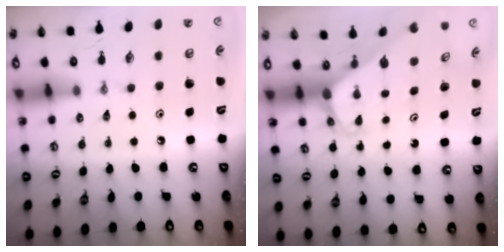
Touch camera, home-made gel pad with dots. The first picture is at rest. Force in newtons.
{"total": 3.3, "press": 3.3, "slide": 0.1}